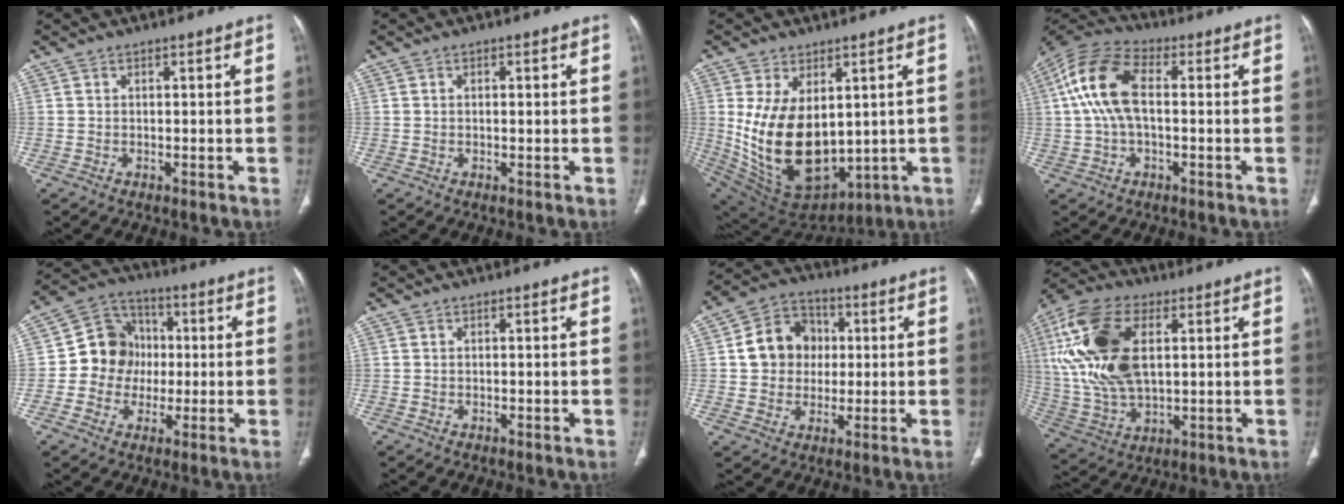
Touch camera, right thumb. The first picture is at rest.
{"total": 1.0, "force": [0.1, 0.4, 0.9], "torque": [-0.016, 0.005, 0.003]}
{"total": 19.6, "force": [1.4, 12.0, 15.5], "torque": [-0.269, -0.026, 0.069]}
{"total": 12.4, "force": [0.9, 6.7, 10.5], "torque": [-0.221, 0.033, 0.010]}
{"total": 10.9, "force": [-0.3, 9.9, 4.4], "torque": [-0.029, 0.025, -0.015]}
{"total": 0.0}
{"total": 10.9, "force": [1.2, 9.5, 5.2], "torque": [-0.052, 0.013, 0.014]}
{"total": 20.7, "force": [4.5, 11.0, 16.9], "torque": [-0.354, -0.002, 0.084]}